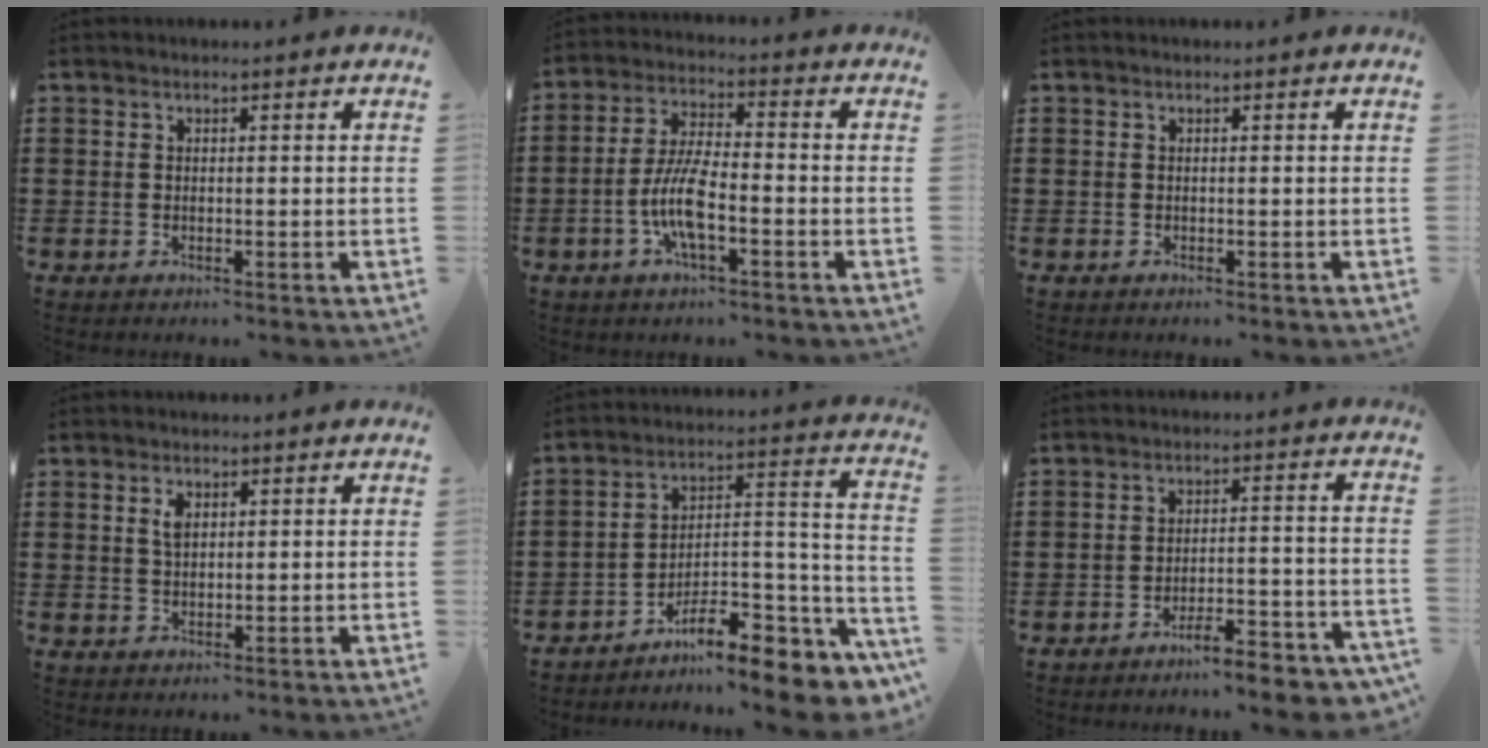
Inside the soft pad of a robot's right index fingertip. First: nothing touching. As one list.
[{"total": 7.9, "force": [-2.6, 2.4, 7.1], "torque": [-0.165, -0.013, -0.056]}, {"total": 0.0}, {"total": 2.2, "force": [1.0, 1.1, 1.6], "torque": [-0.036, 0.004, 0.017]}, {"total": 10.0, "force": [-8.4, 2.5, 4.8], "torque": [-0.058, 0.027, -0.156]}, {"total": 5.9, "force": [-5.4, 0.4, 2.3], "torque": [-0.034, 0.000, -0.100]}]